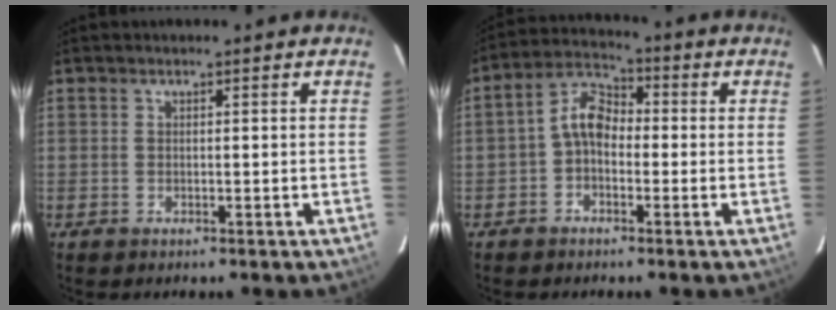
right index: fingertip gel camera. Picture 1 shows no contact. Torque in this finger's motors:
{"motor_torque": [1.08, -0.20, 0.32, 0.08]}